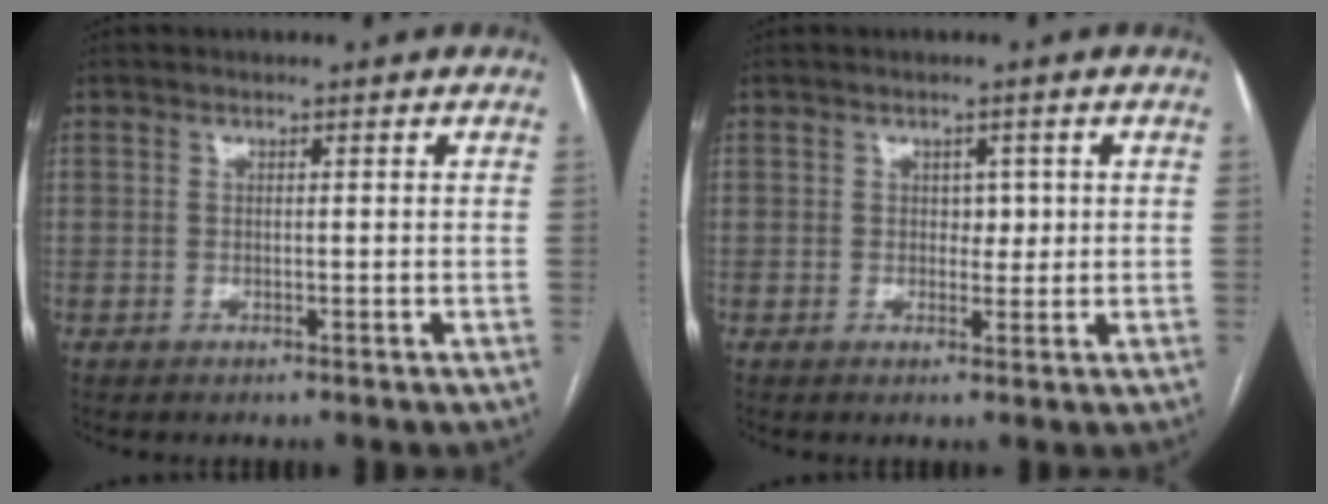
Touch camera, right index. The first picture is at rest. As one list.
[{"total": 2.0, "force": [0.4, 1.4, 1.3], "torque": [-0.010, 0.001, 0.005]}]